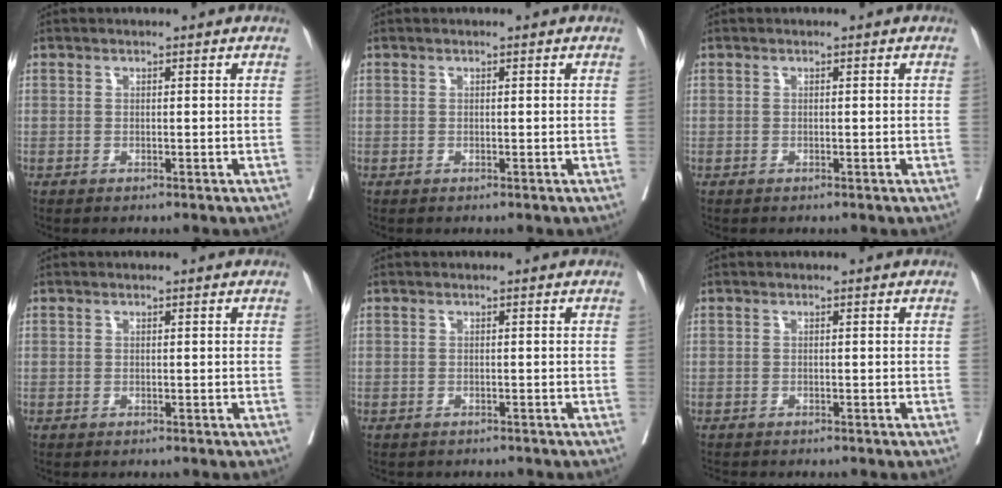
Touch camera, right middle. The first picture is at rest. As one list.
[{"total": 0.0}, {"total": 0.0}, {"total": 0.0}, {"total": 3.2, "force": [-2.9, 1.1, 0.9], "torque": [-0.023, -0.005, -0.036]}, {"total": 2.0, "force": [-1.9, 0.3, 0.6], "torque": [-0.019, -0.007, -0.028]}]